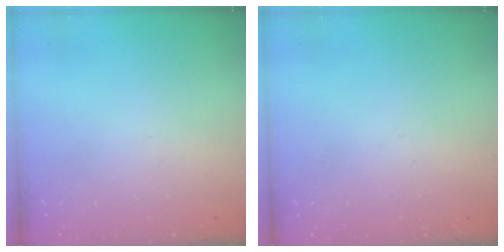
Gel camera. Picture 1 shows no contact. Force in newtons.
{"total": 0.0}